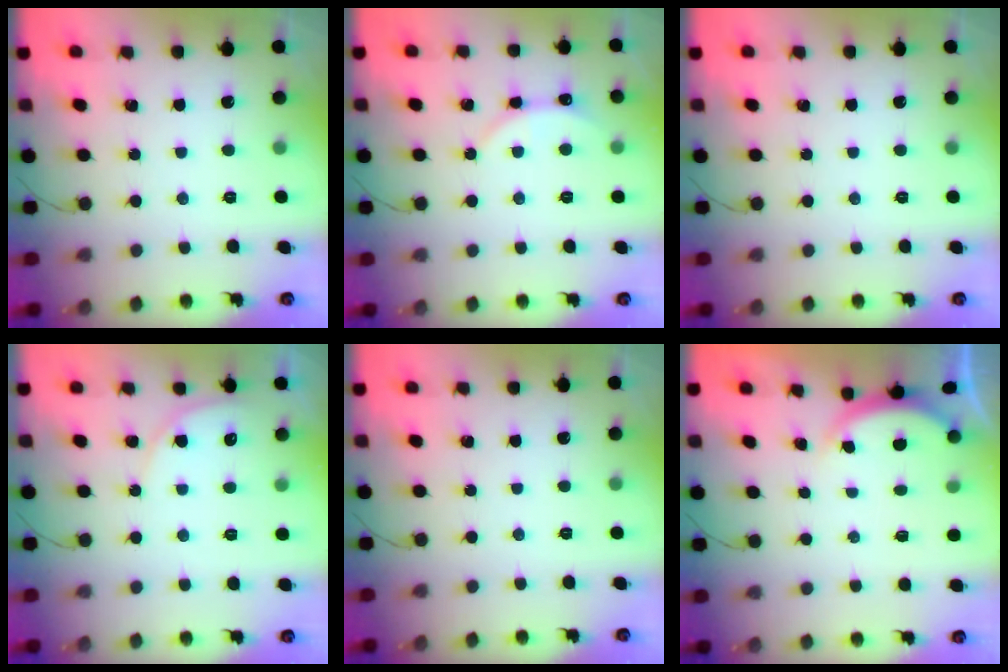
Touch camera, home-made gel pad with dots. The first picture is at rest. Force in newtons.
{"total": 2.9, "press": 2.9, "slide": 0.3}
{"total": 0.0}
{"total": 4.6, "press": 4.6, "slide": 0.3}
{"total": 0.0}
{"total": 2.1, "press": 2.0, "slide": 0.3}